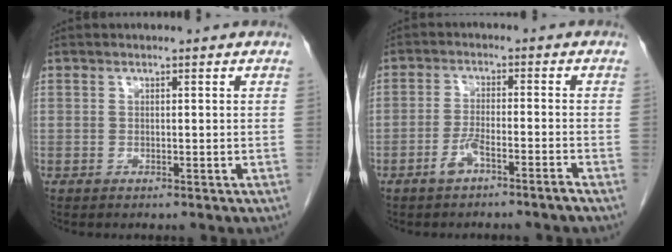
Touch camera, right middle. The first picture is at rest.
{"total": 3.9, "force": [-2.8, -0.1, 2.7], "torque": [-0.053, 0.004, -0.052]}